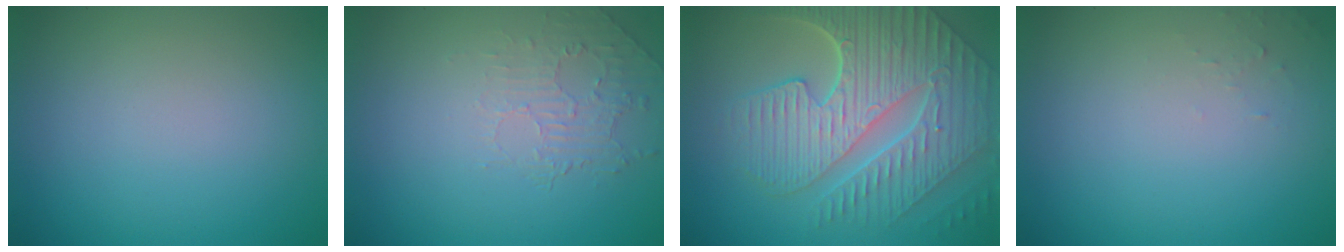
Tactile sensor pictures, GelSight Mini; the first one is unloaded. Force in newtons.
{"total": 2.0, "press": 0.6, "slide": 1.9}
{"total": 9.8, "press": 6.5, "slide": 7.3}
{"total": 0.6, "press": 0.6, "slide": 0.1}